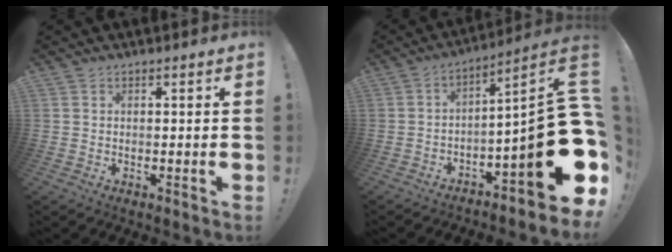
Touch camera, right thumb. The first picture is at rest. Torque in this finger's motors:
{"motor_torque": [2.14, 2.18, 1.42, -1.35, 0.57]}